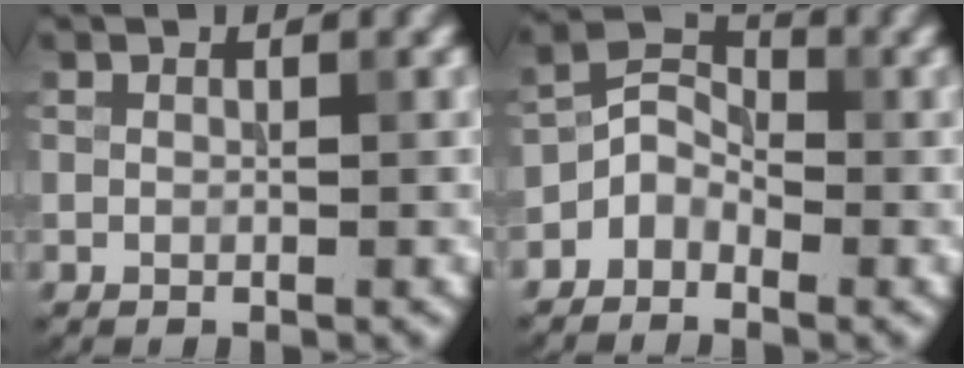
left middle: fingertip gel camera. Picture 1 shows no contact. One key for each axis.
{"total": 2.9, "fx": -1.8, "fy": 1.9, "fz": 1.1, "tx": -0.018, "ty": 0.011, "tz": -0.045}